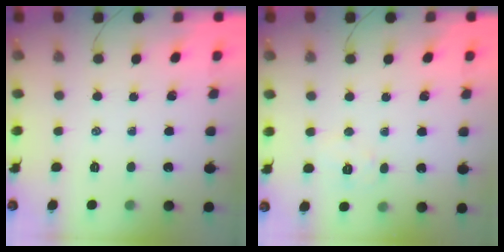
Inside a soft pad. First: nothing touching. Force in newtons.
{"total": 5.7, "press": 5.6, "slide": 1.1}